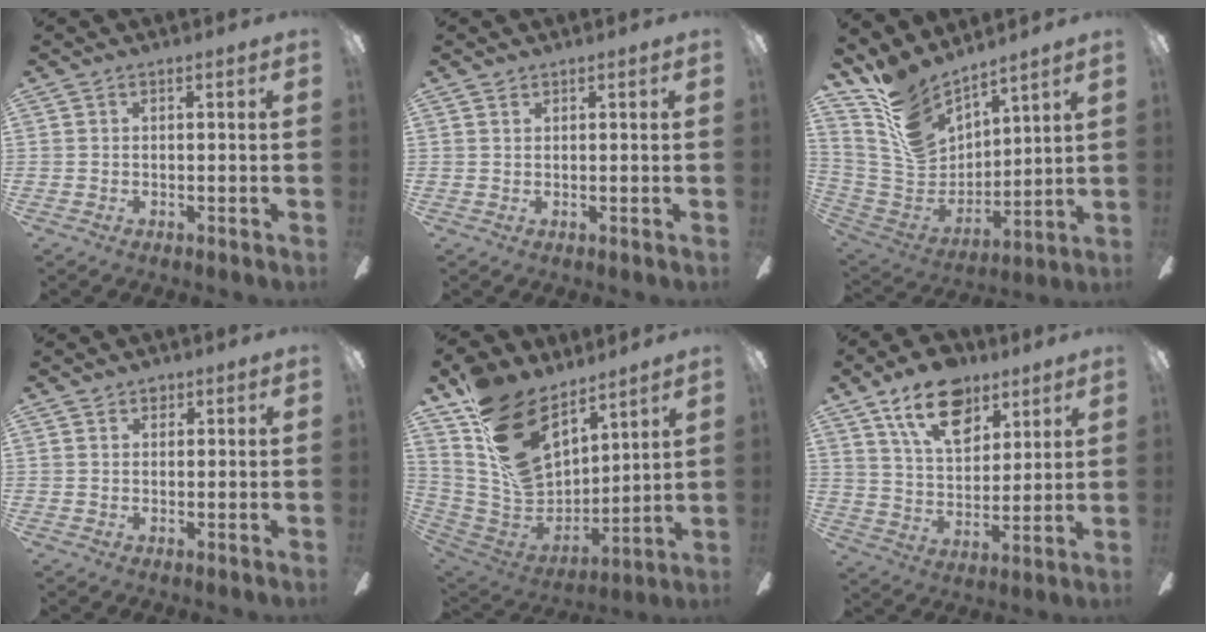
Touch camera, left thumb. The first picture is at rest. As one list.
[{"total": 0.9, "force": [0.7, 0.5, 0.2], "torque": [-0.006, 0.002, 0.013]}, {"total": 13.8, "force": [11.4, 6.0, 4.9], "torque": [-0.131, -0.086, 0.219]}, {"total": 1.5, "force": [1.1, 1.0, 0.4], "torque": [-0.001, 0.000, 0.018]}, {"total": 19.9, "force": [12.8, 11.0, 10.5], "torque": [-0.203, -0.064, 0.246]}, {"total": 16.0, "force": [9.8, 9.1, 8.7], "torque": [-0.136, -0.037, 0.177]}]